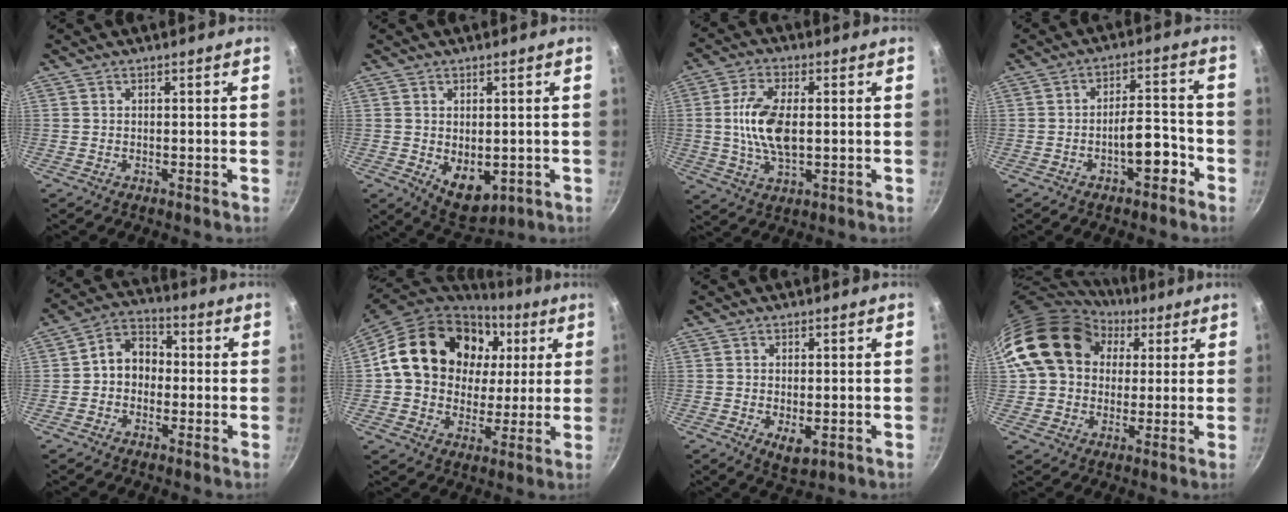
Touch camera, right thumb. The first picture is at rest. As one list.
[{"total": 7.3, "force": [-0.9, 4.8, 5.4], "torque": [-0.062, -0.012, 0.006]}, {"total": 10.8, "force": [0.5, 5.4, 9.4], "torque": [-0.180, 0.004, 0.007]}, {"total": 7.0, "force": [-3.6, 2.8, 5.4], "torque": [-0.063, 0.042, -0.049]}, {"total": 7.6, "force": [-0.5, 6.1, 4.5], "torque": [-0.038, 0.027, -0.028]}, {"total": 23.0, "force": [5.9, 18.2, 12.8], "torque": [-0.200, 0.017, 0.099]}, {"total": 4.2, "force": [-0.9, 2.2, 3.4], "torque": [-0.052, -0.012, -0.008]}, {"total": 18.5, "force": [6.4, 14.2, 9.9], "torque": [-0.156, 0.017, 0.105]}]